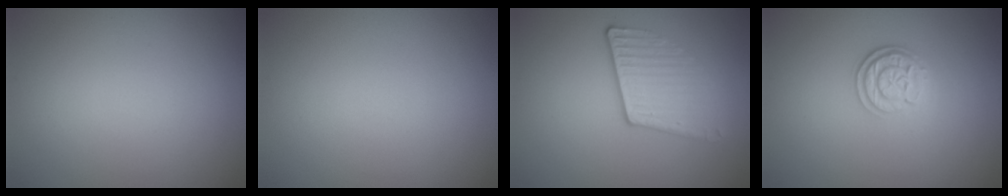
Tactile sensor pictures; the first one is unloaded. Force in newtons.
{"total": 0.0}
{"total": 3.6, "press": 2.7, "slide": 2.4}
{"total": 2.9, "press": 2.4, "slide": 1.7}